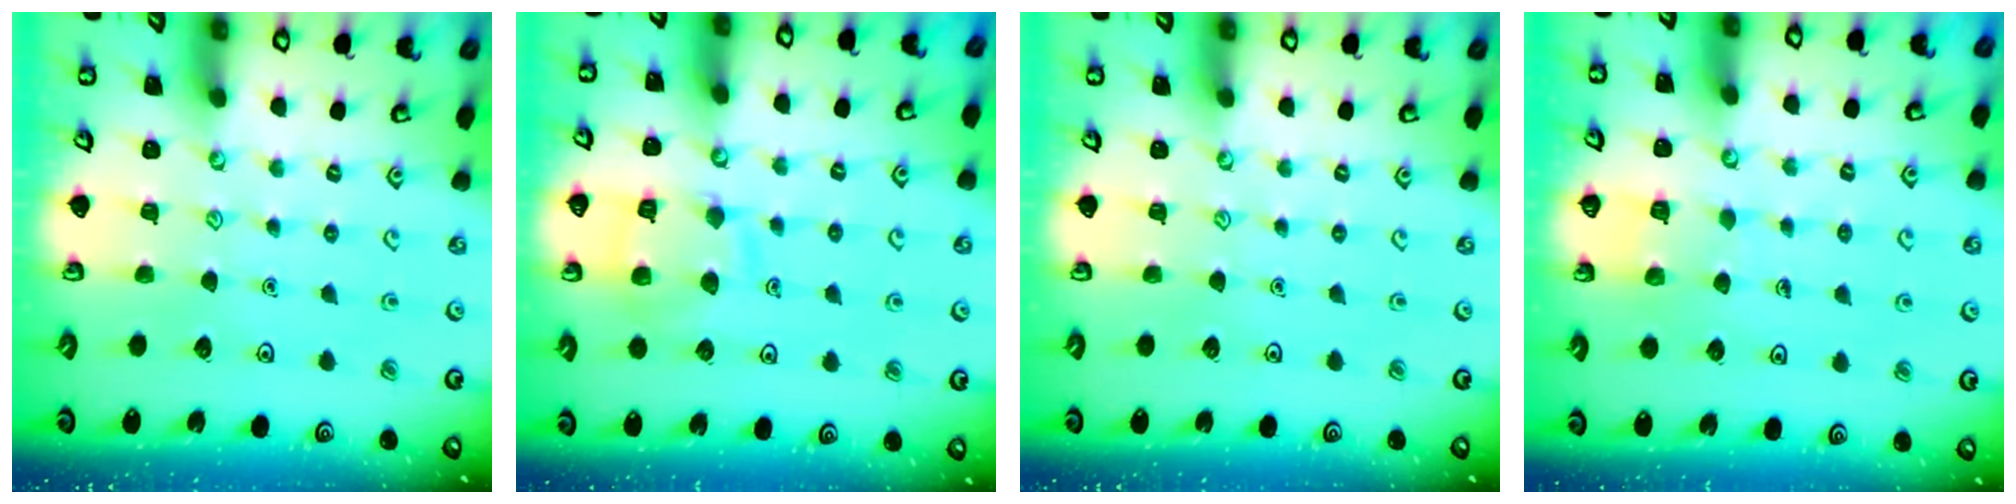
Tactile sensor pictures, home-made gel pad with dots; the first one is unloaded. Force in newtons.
{"total": 11.6, "press": 11.5, "slide": 1.3}
{"total": 0.0}
{"total": 3.0, "press": 3.0, "slide": 0.2}